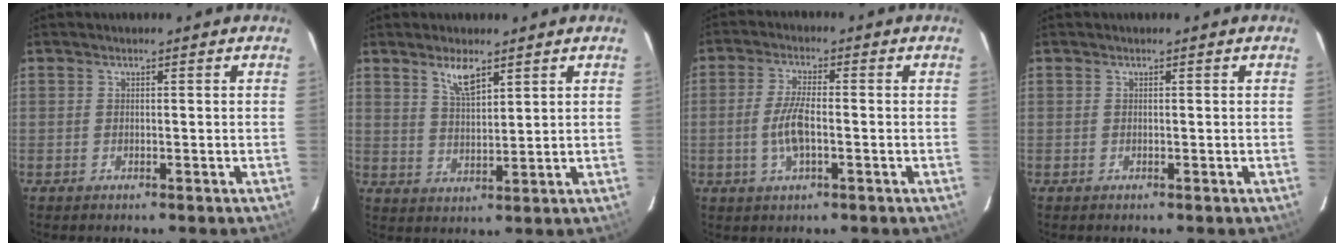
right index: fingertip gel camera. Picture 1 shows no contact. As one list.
[{"total": 5.4, "force": [3.7, 1.6, 3.6], "torque": [-0.066, -0.004, 0.072]}, {"total": 6.2, "force": [-1.4, 2.0, 5.7], "torque": [-0.120, -0.001, -0.028]}, {"total": 0.0}]